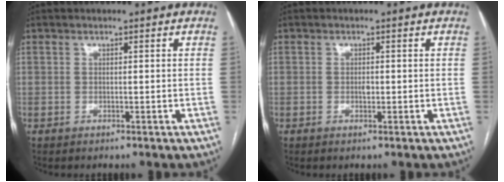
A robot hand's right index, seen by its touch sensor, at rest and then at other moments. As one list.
[{"total": 1.4, "force": [-0.3, 0.5, 1.3], "torque": [-0.023, 0.001, -0.005]}]